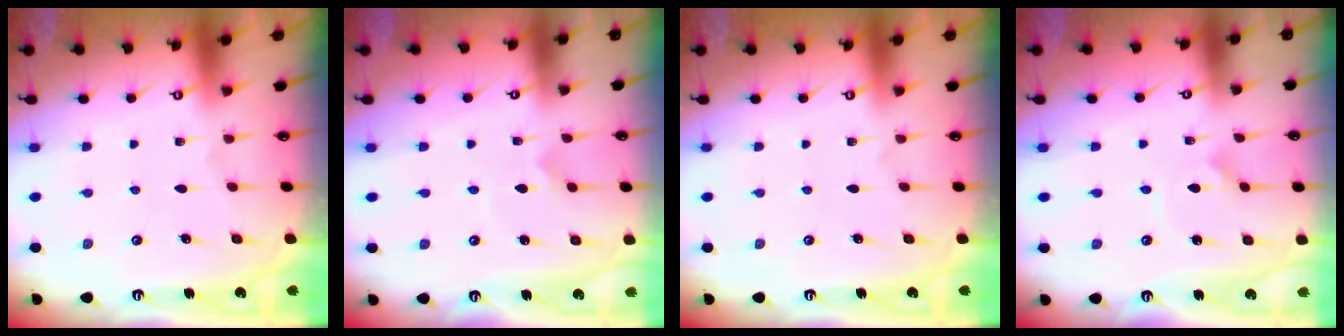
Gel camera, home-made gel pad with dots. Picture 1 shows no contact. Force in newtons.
{"total": 1.6, "press": 1.5, "slide": 0.5}
{"total": 0.0}
{"total": 3.4, "press": 3.4, "slide": 0.2}